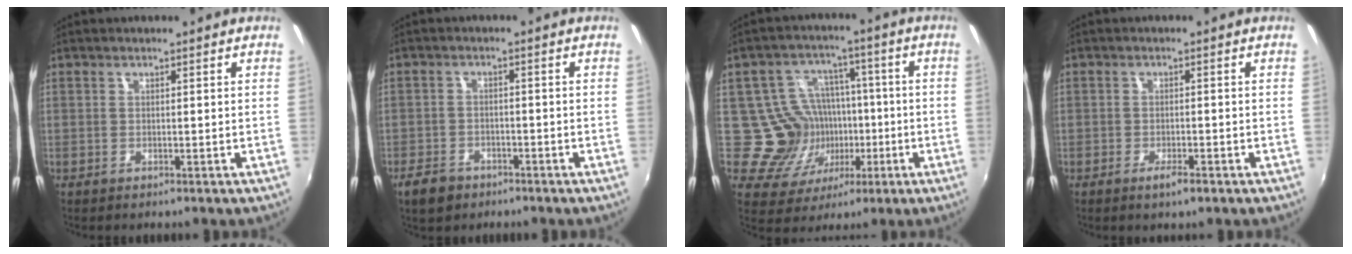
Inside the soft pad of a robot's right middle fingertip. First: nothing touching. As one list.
[{"total": 5.4, "force": [-3.7, 3.4, 2.0], "torque": [-0.061, 0.002, -0.059]}, {"total": 12.7, "force": [-1.4, 12.0, 3.7], "torque": [-0.084, 0.006, -0.002]}, {"total": 2.5, "force": [-1.6, 0.7, 1.8], "torque": [-0.037, -0.006, -0.030]}]